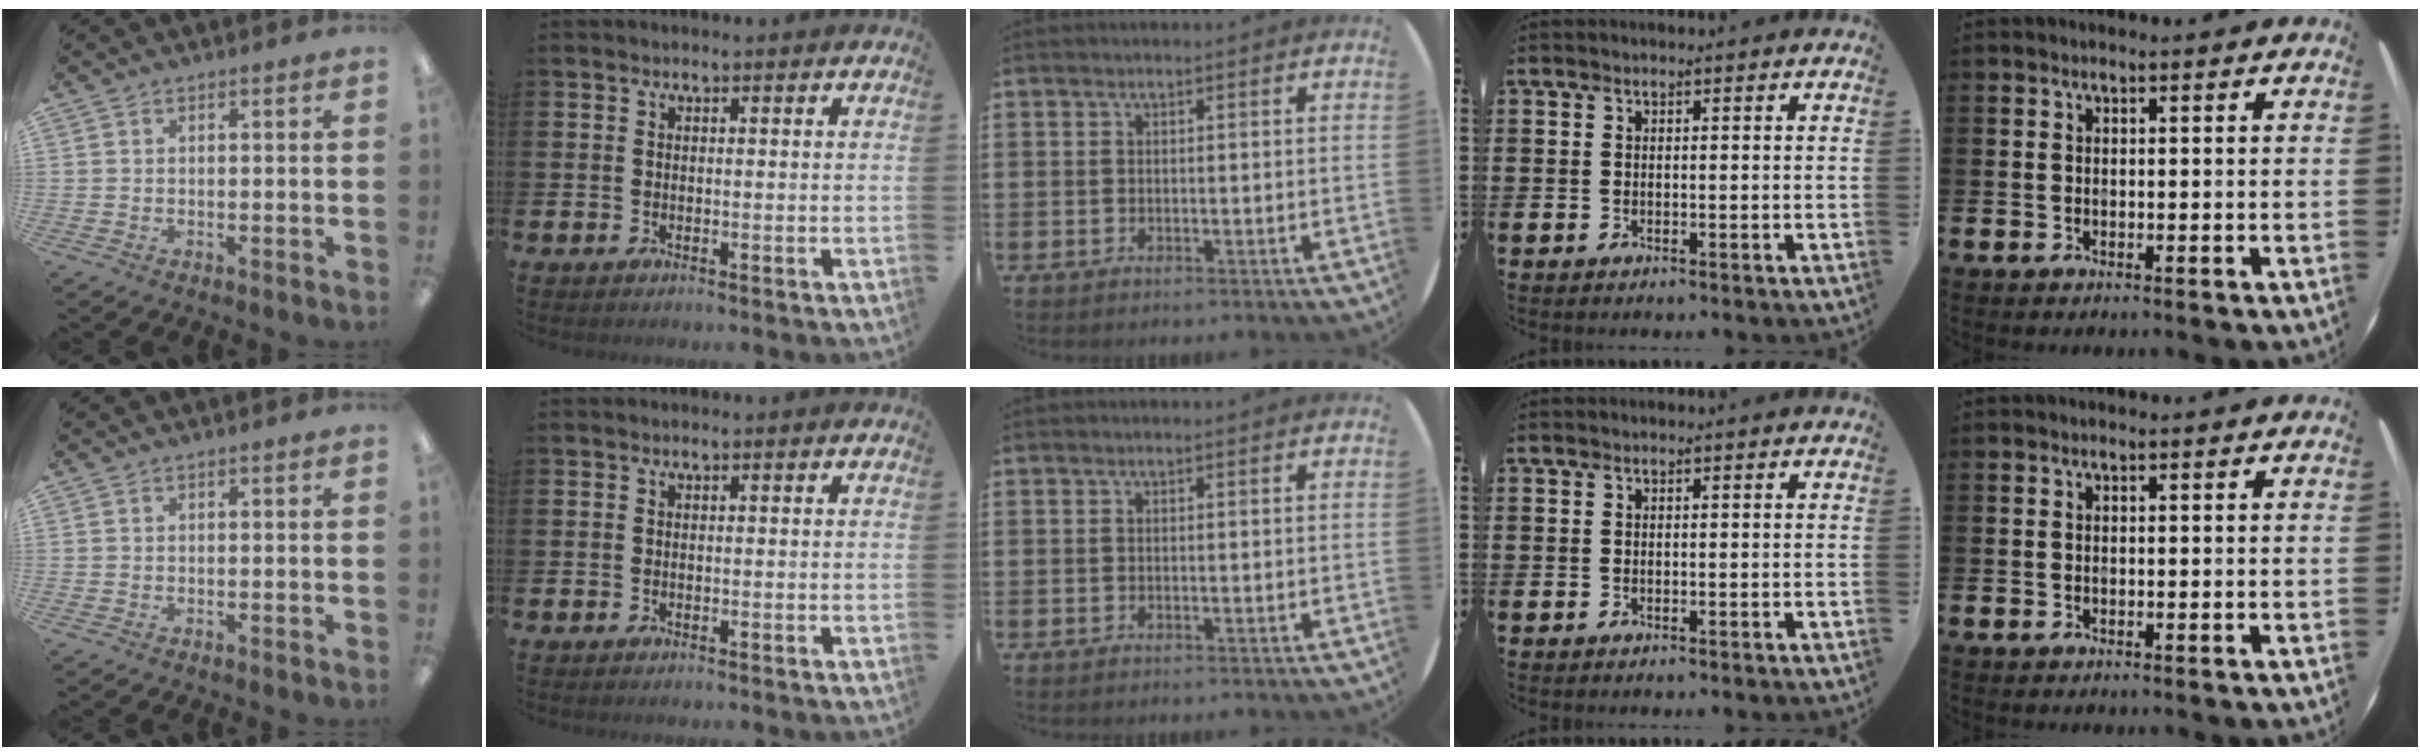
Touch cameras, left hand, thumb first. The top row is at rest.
{}